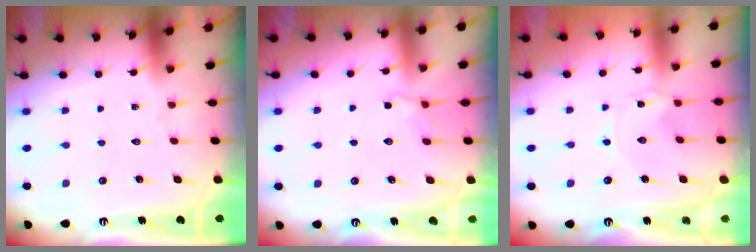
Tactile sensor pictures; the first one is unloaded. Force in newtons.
{"total": 4.7, "press": 4.4, "slide": 1.5}
{"total": 0.0}